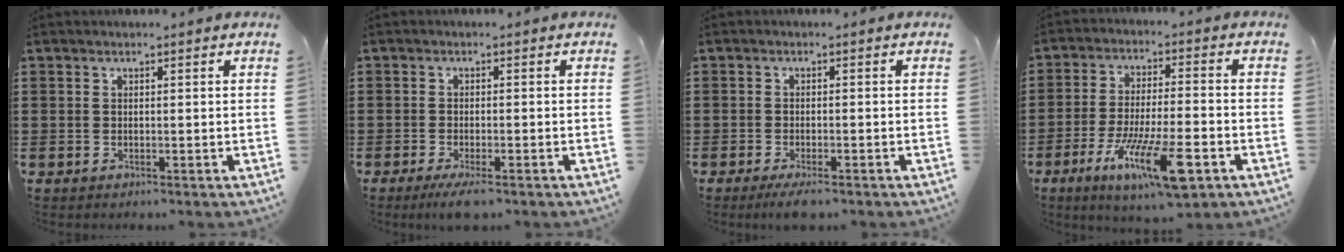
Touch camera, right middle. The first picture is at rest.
{"total": 2.5, "force": [-1.9, 0.1, 1.6], "torque": [-0.033, -0.005, -0.036]}
{"total": 2.1, "force": [-1.8, 0.2, 1.2], "torque": [-0.027, -0.002, -0.034]}
{"total": 12.6, "force": [-6.3, 2.8, 10.5], "torque": [-0.199, -0.005, -0.113]}